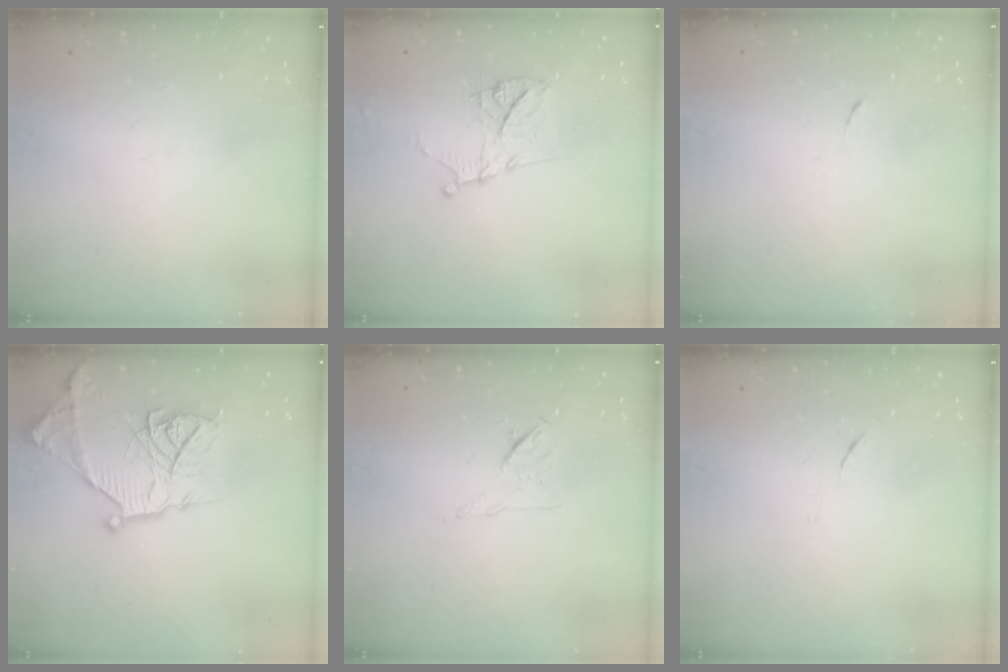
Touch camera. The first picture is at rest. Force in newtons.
{"total": 11.8, "press": 11.8, "slide": 0.5}
{"total": 4.0, "press": 3.9, "slide": 0.8}
{"total": 18.7, "press": 18.6, "slide": 1.4}
{"total": 6.4, "press": 6.3, "slide": 1.2}
{"total": 3.5, "press": 3.4, "slide": 0.6}